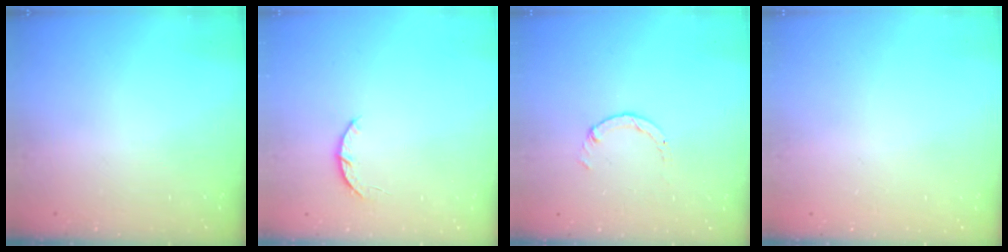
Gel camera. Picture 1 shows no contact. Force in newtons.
{"total": 3.0, "press": 3.0, "slide": 0.5}
{"total": 0.7, "press": 0.7, "slide": 0.2}
{"total": 2.6, "press": 2.6, "slide": 0.2}